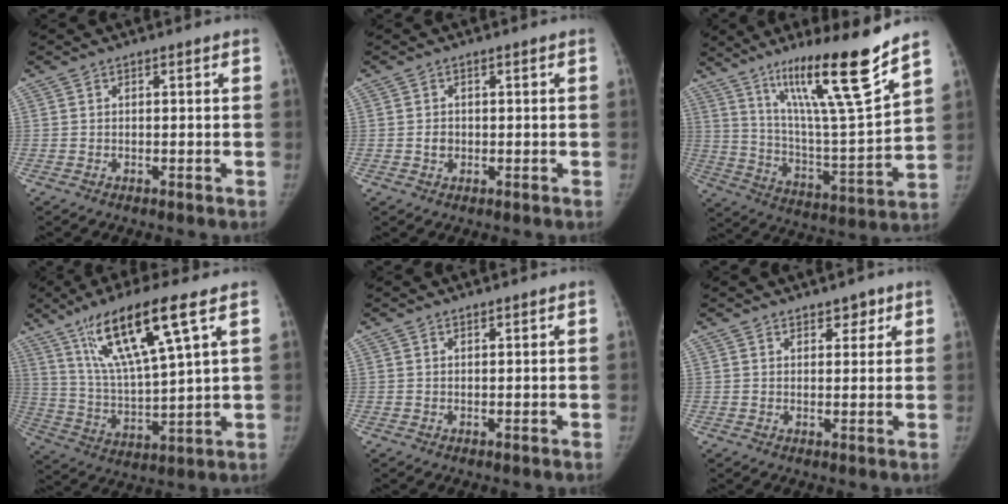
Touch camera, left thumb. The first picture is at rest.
{"total": 1.7, "force": [-0.1, 1.4, 0.8], "torque": [-0.010, 0.003, 0.000]}
{"total": 21.3, "force": [14.3, 1.2, 15.7], "torque": [-0.232, -0.079, 0.247]}
{"total": 17.0, "force": [8.9, 2.6, 14.2], "torque": [-0.268, -0.032, 0.174]}
{"total": 0.6, "force": [0.6, 0.2, 0.2], "torque": [-0.005, -0.004, 0.010]}
{"total": 3.1, "force": [2.1, 1.8, 1.4], "torque": [0.005, -0.012, 0.031]}